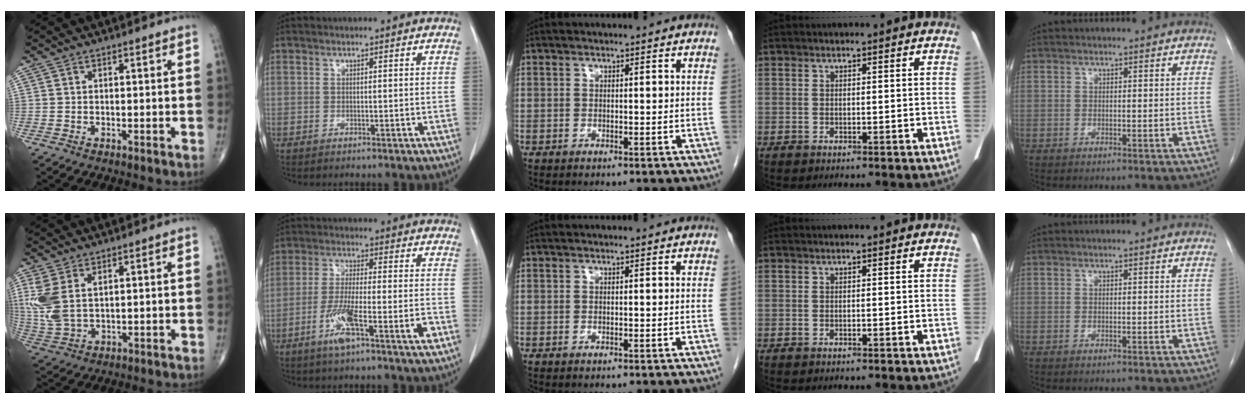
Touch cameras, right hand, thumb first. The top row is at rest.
{"thumb": {"total": 8.3, "force": [2.6, 4.7, 6.4], "torque": [-0.163, -0.002, 0.065]}, "index": {"total": 9.4, "force": [-4.5, 0.4, 8.2], "torque": [-0.153, -0.005, -0.080]}}